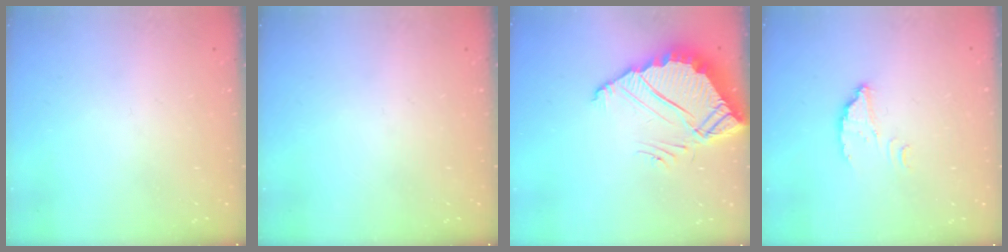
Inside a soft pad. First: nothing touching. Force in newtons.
{"total": 0.0}
{"total": 8.5, "press": 8.5, "slide": 0.5}
{"total": 2.6, "press": 2.6, "slide": 0.2}